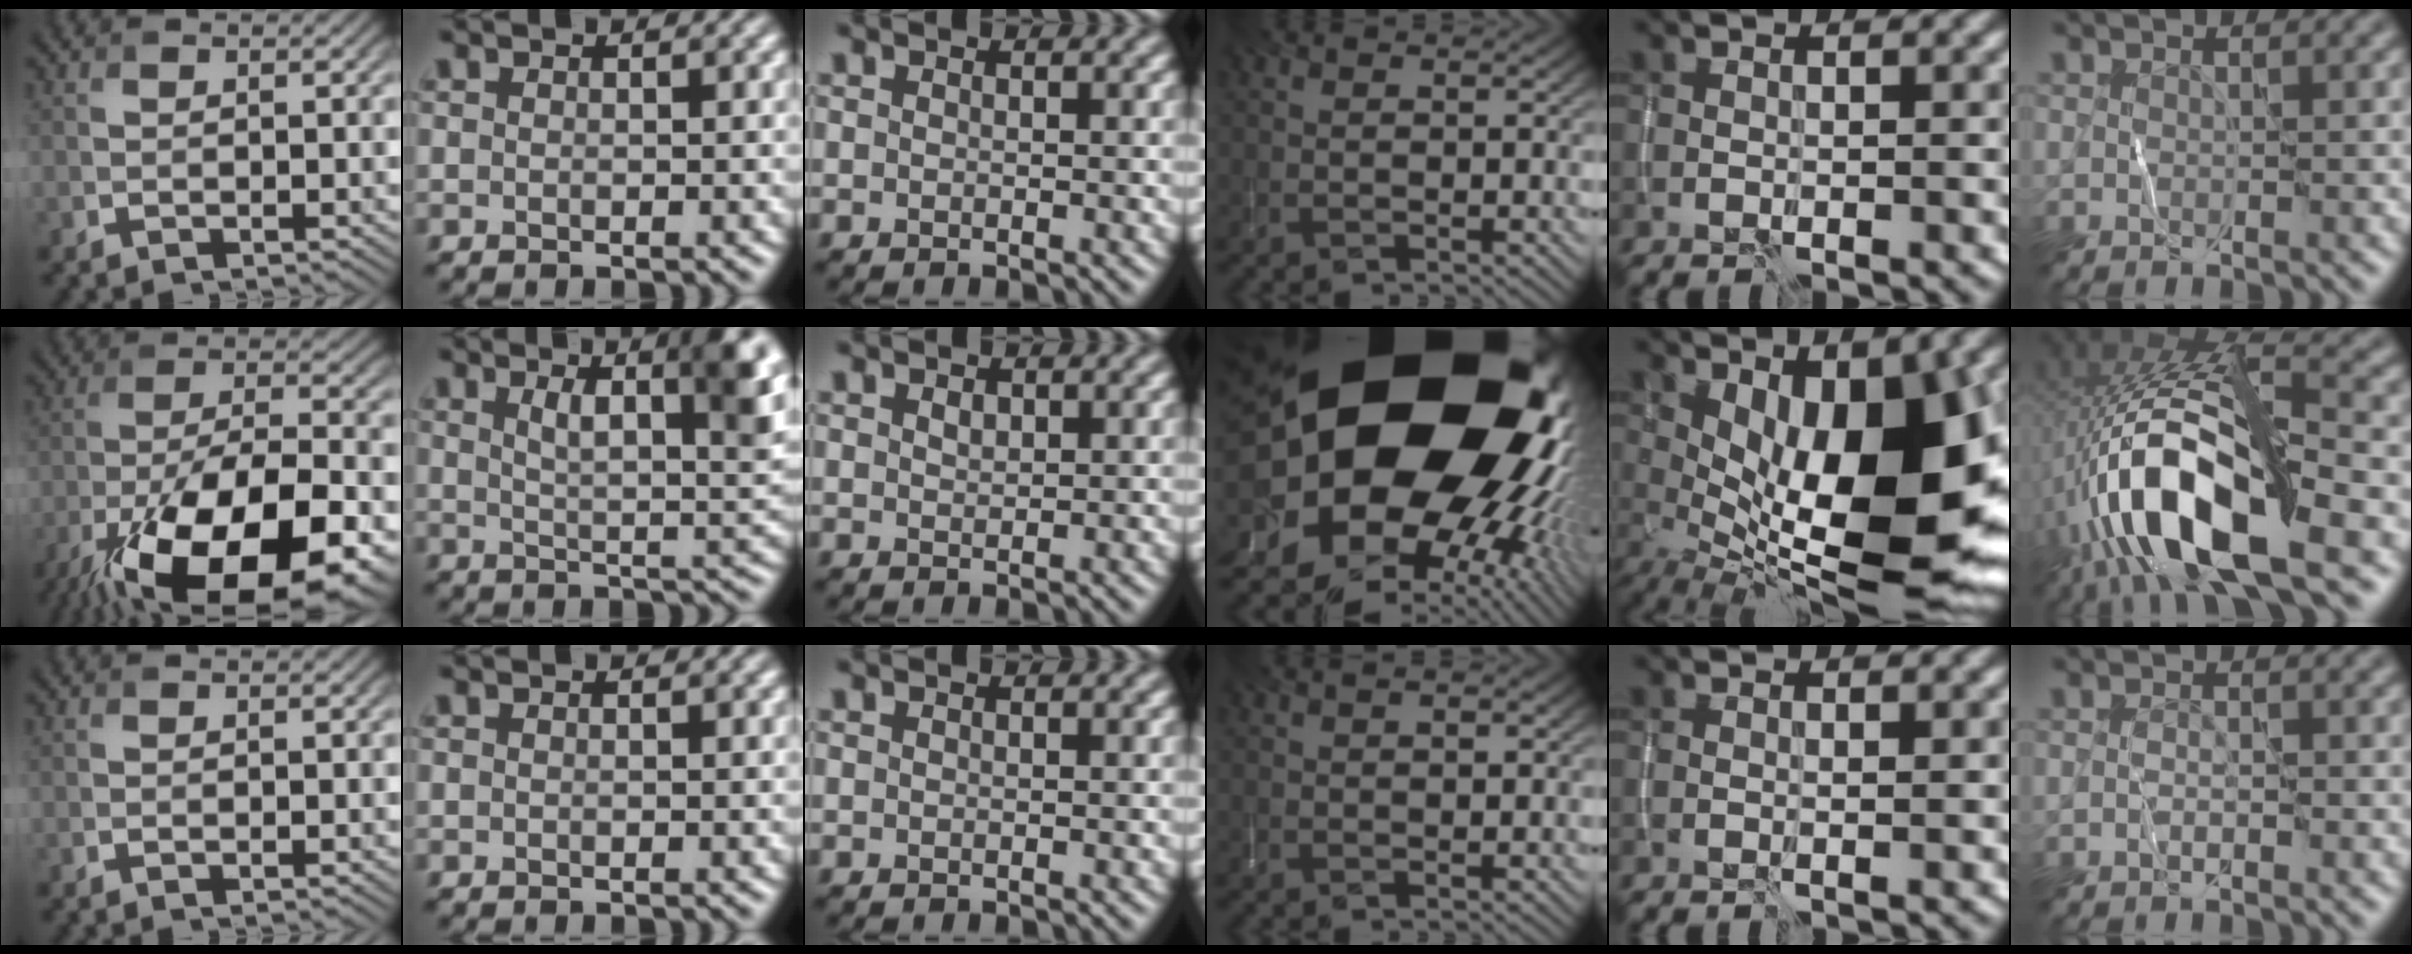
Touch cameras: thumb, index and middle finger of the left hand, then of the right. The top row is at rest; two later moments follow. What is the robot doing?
{"motion": "wipe", "object": "whiteboard"}